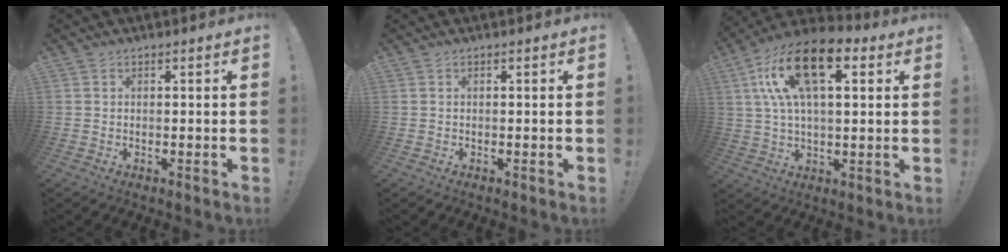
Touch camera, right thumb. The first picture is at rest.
{"total": 0.0}
{"total": 18.5, "force": [7.2, 9.1, 14.4], "torque": [-0.255, -0.011, 0.124]}